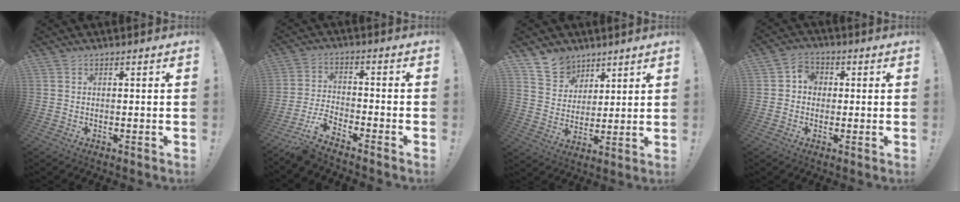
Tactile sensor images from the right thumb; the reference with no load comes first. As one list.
[{"total": 7.3, "force": [-6.3, 1.8, 3.1], "torque": [-0.073, 0.013, -0.123]}, {"total": 10.1, "force": [7.4, 6.7, 1.7], "torque": [-0.033, -0.053, 0.146]}, {"total": 5.2, "force": [-0.1, 4.8, 2.2], "torque": [-0.039, 0.014, 0.000]}]